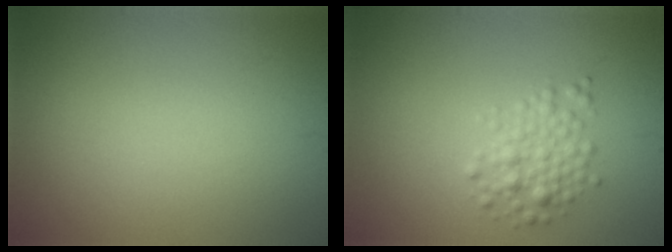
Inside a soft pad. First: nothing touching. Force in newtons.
{"total": 2.6, "press": 2.6, "slide": 0.2}